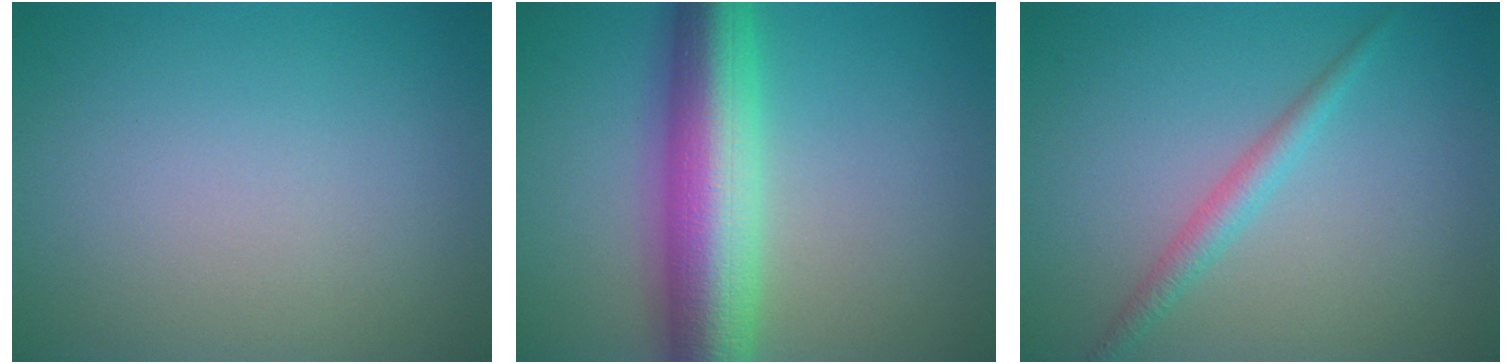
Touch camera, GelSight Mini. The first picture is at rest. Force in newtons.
{"total": 9.9, "press": 9.9, "slide": 0.1}
{"total": 1.9, "press": 1.9, "slide": 0.0}